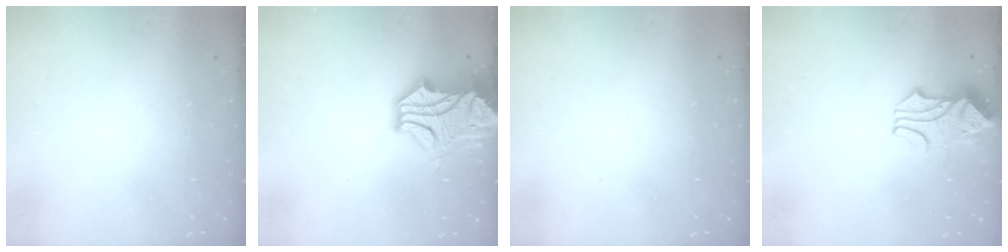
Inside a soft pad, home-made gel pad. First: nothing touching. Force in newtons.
{"total": 5.2, "press": 5.0, "slide": 1.5}
{"total": 0.0}
{"total": 1.7, "press": 1.3, "slide": 1.1}